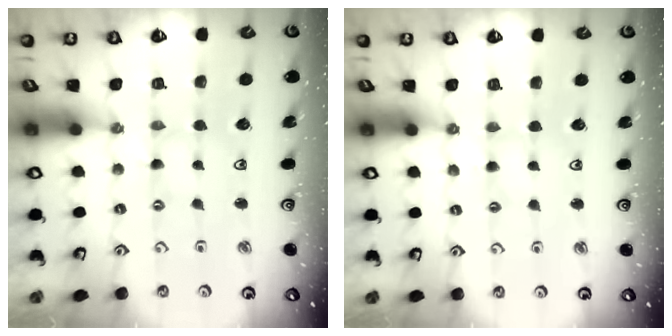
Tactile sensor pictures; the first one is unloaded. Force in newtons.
{"total": 2.7, "press": 2.6, "slide": 0.4}